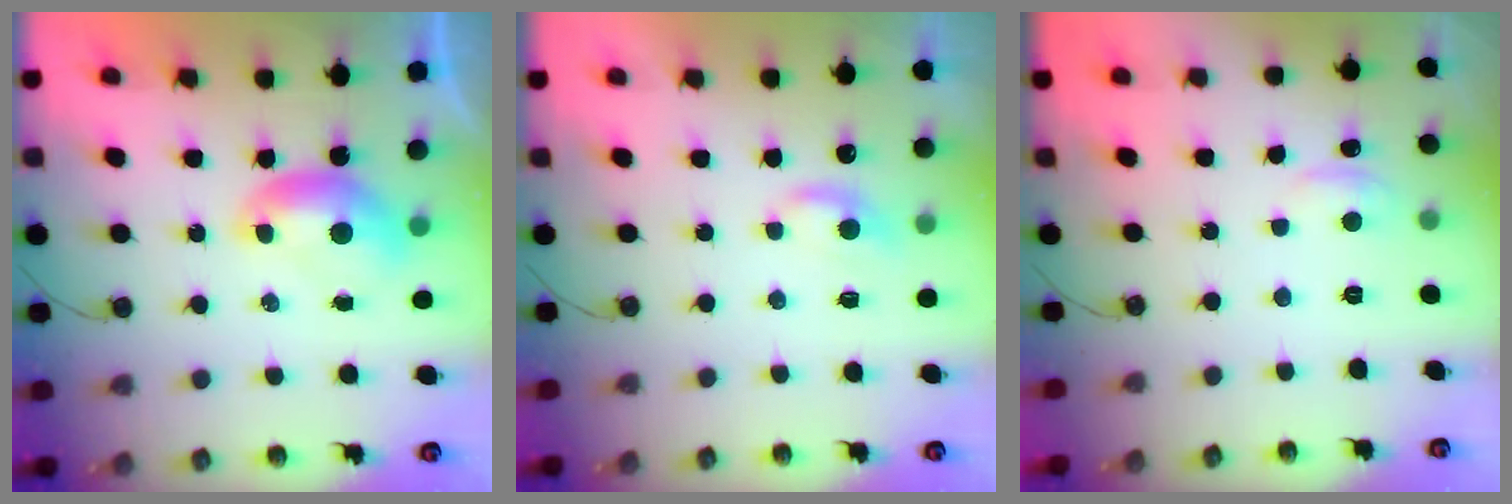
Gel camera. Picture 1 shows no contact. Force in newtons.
{"total": 1.4, "press": 1.2, "slide": 0.5}
{"total": 2.5, "press": 2.5, "slide": 0.4}